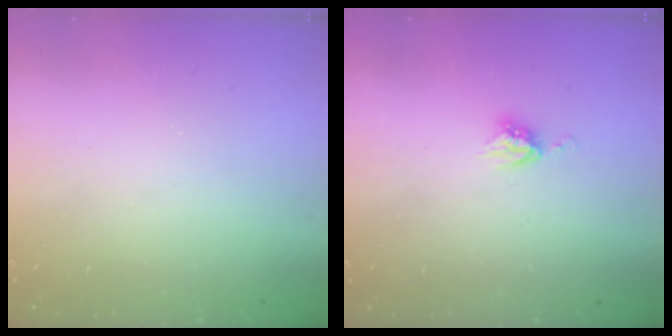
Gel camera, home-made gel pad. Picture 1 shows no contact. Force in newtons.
{"total": 4.4, "press": 4.4, "slide": 0.1}